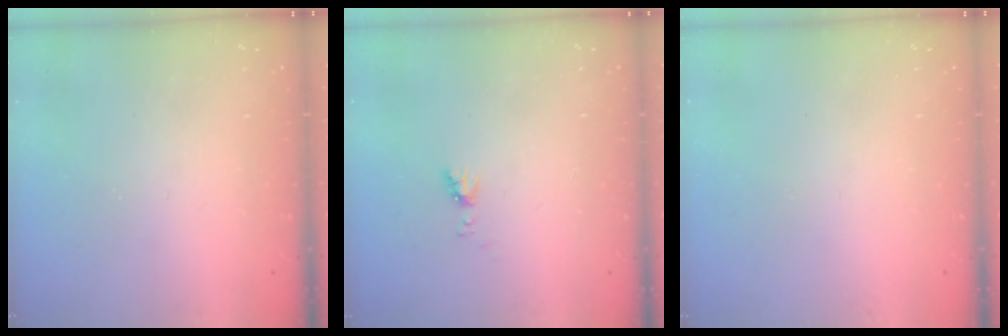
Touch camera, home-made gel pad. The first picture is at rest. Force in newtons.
{"total": 3.7, "press": 3.6, "slide": 0.7}
{"total": 0.0}